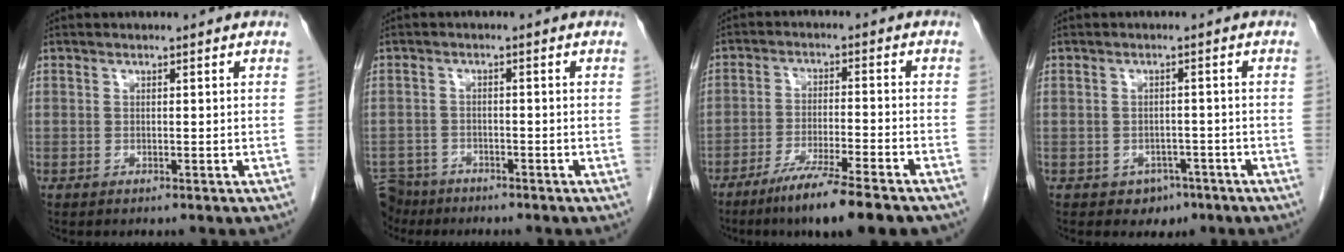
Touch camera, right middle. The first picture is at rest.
{"total": 6.1, "force": [-5.2, 3.2, 0.3], "torque": [-0.009, -0.001, -0.092]}
{"total": 10.8, "force": [-8.0, 0.1, 7.3], "torque": [-0.116, -0.028, -0.128]}
{"total": 3.1, "force": [-1.8, 2.3, 0.7], "torque": [-0.008, 0.008, -0.016]}